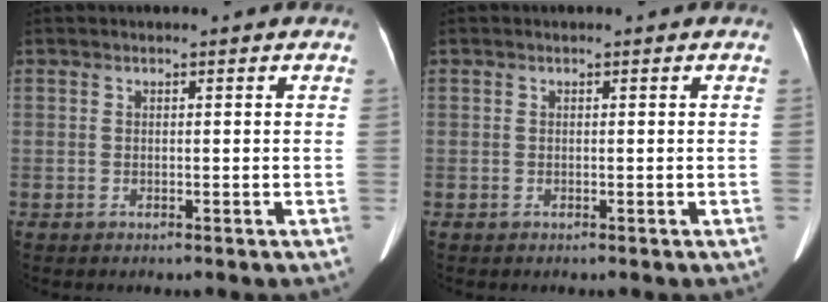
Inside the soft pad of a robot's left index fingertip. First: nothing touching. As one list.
[{"total": 0.0}]